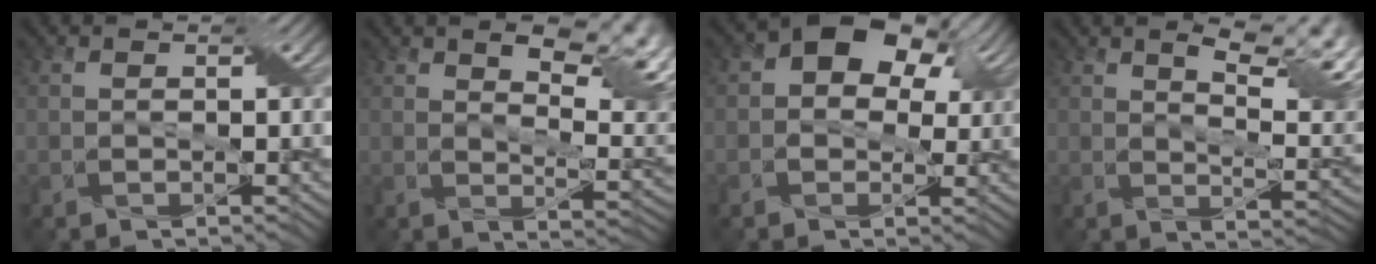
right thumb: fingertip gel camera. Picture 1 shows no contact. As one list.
[{"total": 10.9, "force": [5.2, 5.2, 8.1], "torque": [-0.117, -0.001, 0.076]}, {"total": 10.4, "force": [4.1, 7.2, 6.2], "torque": [-0.108, 0.030, 0.055]}, {"total": 10.5, "force": [5.4, 3.9, 8.1], "torque": [-0.122, 0.004, 0.075]}]